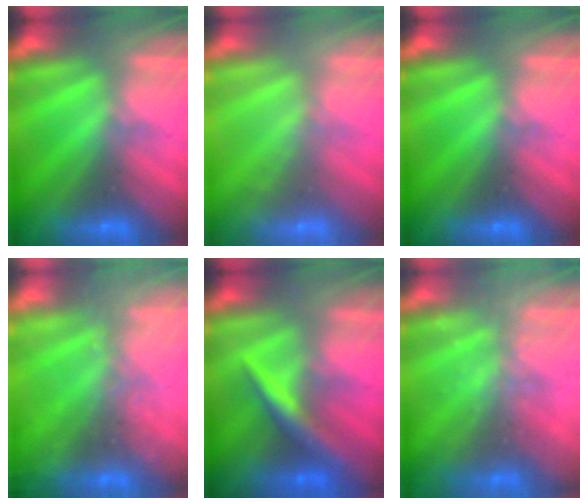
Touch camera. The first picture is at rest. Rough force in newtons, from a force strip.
{"total": 1.7}
{"total": 0.0}
{"total": 2.3}
{"total": 2.4}
{"total": 1.7}